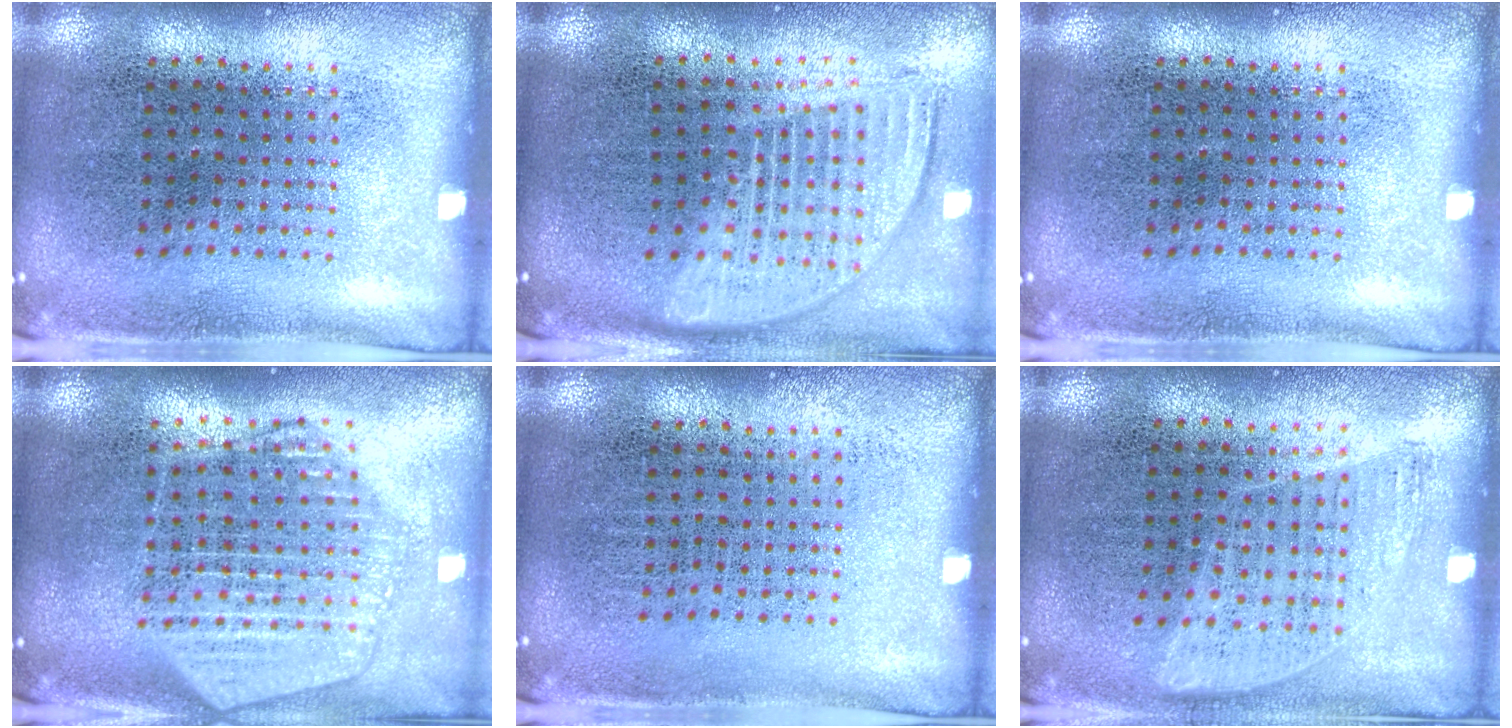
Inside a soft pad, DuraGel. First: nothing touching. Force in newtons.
{"total": 1.8, "press": 1.5, "slide": 1.0}
{"total": 0.0}
{"total": 2.0, "press": 1.8, "slide": 0.8}
{"total": 0.0}
{"total": 0.5, "press": 0.4, "slide": 0.4}